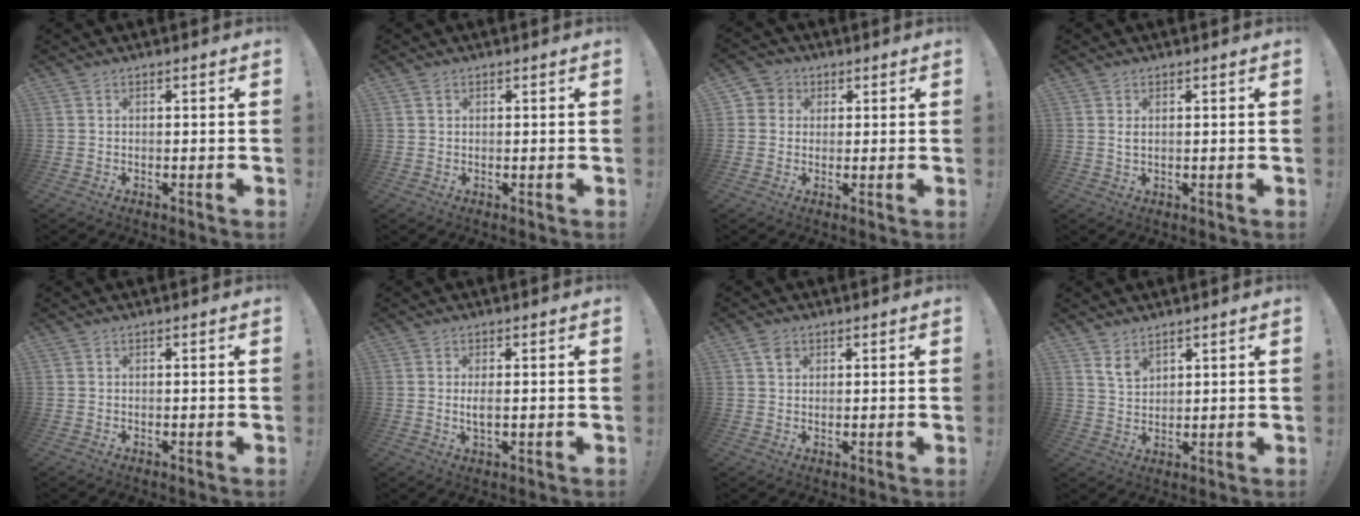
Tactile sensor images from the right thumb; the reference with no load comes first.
{"total": 0.8, "force": [0.3, 0.6, 0.3], "torque": [-0.007, 0.005, 0.007]}
{"total": 4.2, "force": [0.5, 4.0, 1.1], "torque": [-0.018, 0.005, 0.009]}
{"total": 1.3, "force": [0.5, 0.6, 1.0], "torque": [-0.020, 0.001, 0.008]}
{"total": 0.0}
{"total": 3.0, "force": [-0.1, 1.0, 2.8], "torque": [-0.048, -0.007, -0.005]}
{"total": 2.6, "force": [1.4, 1.8, 1.1], "torque": [-0.013, 0.000, 0.026]}
{"total": 4.7, "force": [3.4, 2.4, 2.0], "torque": [-0.035, -0.021, 0.063]}